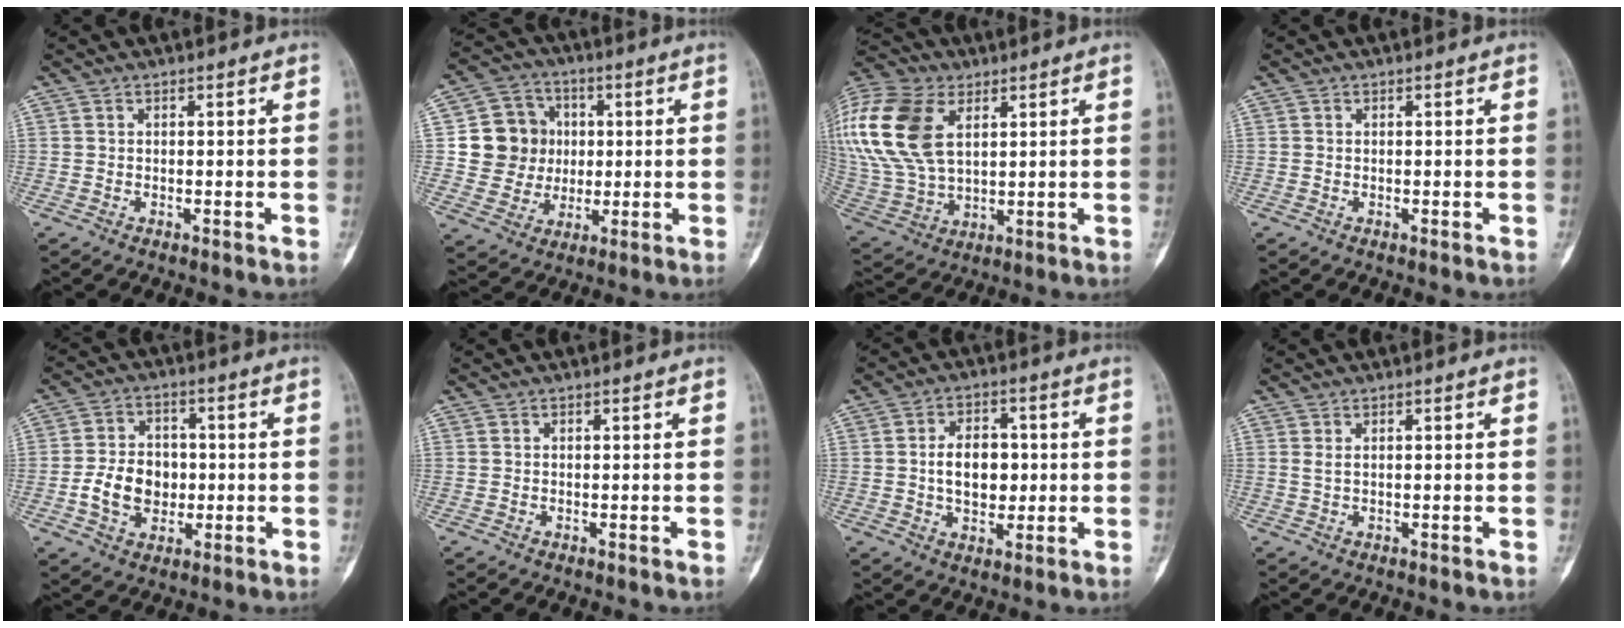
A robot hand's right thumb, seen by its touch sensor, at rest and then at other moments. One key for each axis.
{"total": 12.2, "fx": 1.3, "fy": 11.4, "fz": 4.1, "tx": -0.028, "ty": 0.010, "tz": 0.029}
{"total": 25.0, "fx": 8.5, "fy": 15.8, "fz": 17.5, "tx": -0.421, "ty": 0.013, "tz": 0.168}
{"total": 0.0}
{"total": 9.7, "fx": -1.4, "fy": 7.5, "fz": 6.0, "tx": -0.082, "ty": 0.016, "tz": -0.024}
{"total": 0.0}
{"total": 8.2, "fx": 0.1, "fy": 5.5, "fz": 6.2, "tx": -0.077, "ty": 0.005, "tz": 0.001}
{"total": 1.0, "fx": 0.4, "fy": 0.3, "fz": 0.8, "tx": -0.021, "ty": 0.005, "tz": 0.012}